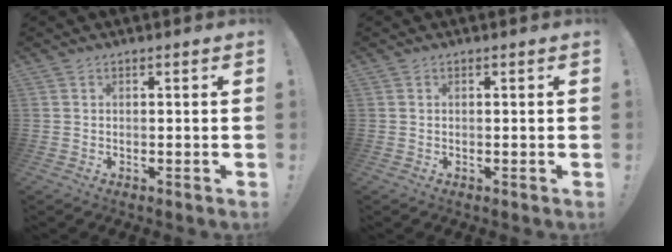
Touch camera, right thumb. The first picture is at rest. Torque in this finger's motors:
{"motor_torque": [-0.04, 0.13, 0.13, -0.09, 0.00]}